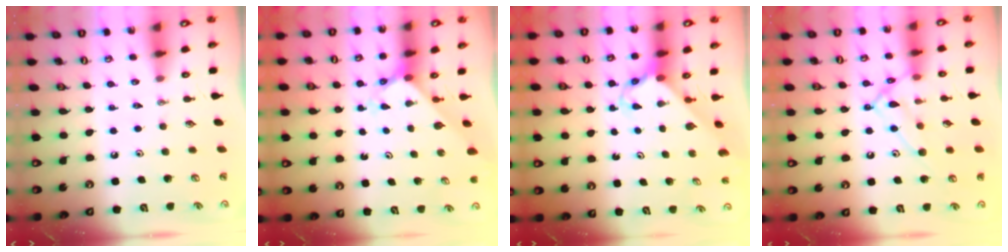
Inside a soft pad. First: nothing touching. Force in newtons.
{"total": 2.5, "press": 2.5, "slide": 0.3}
{"total": 2.7, "press": 2.7, "slide": 0.2}
{"total": 12.5, "press": 12.4, "slide": 1.0}